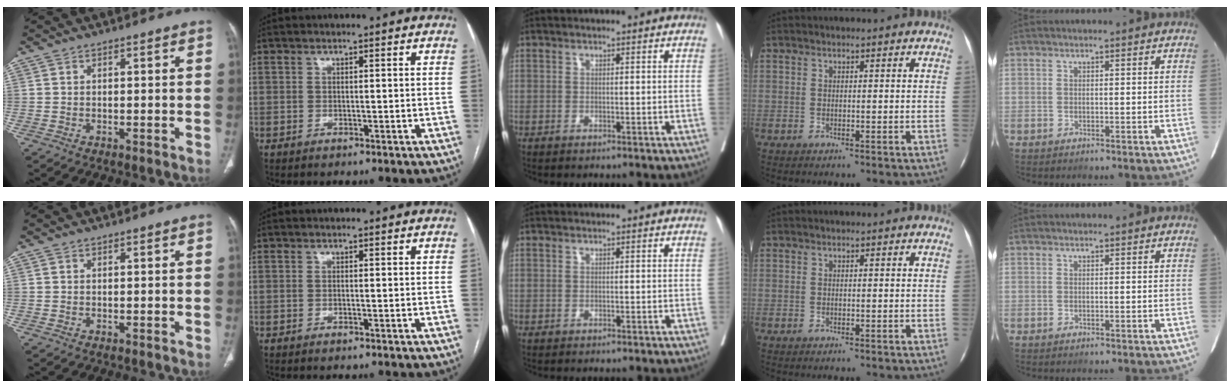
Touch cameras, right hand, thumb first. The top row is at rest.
{}